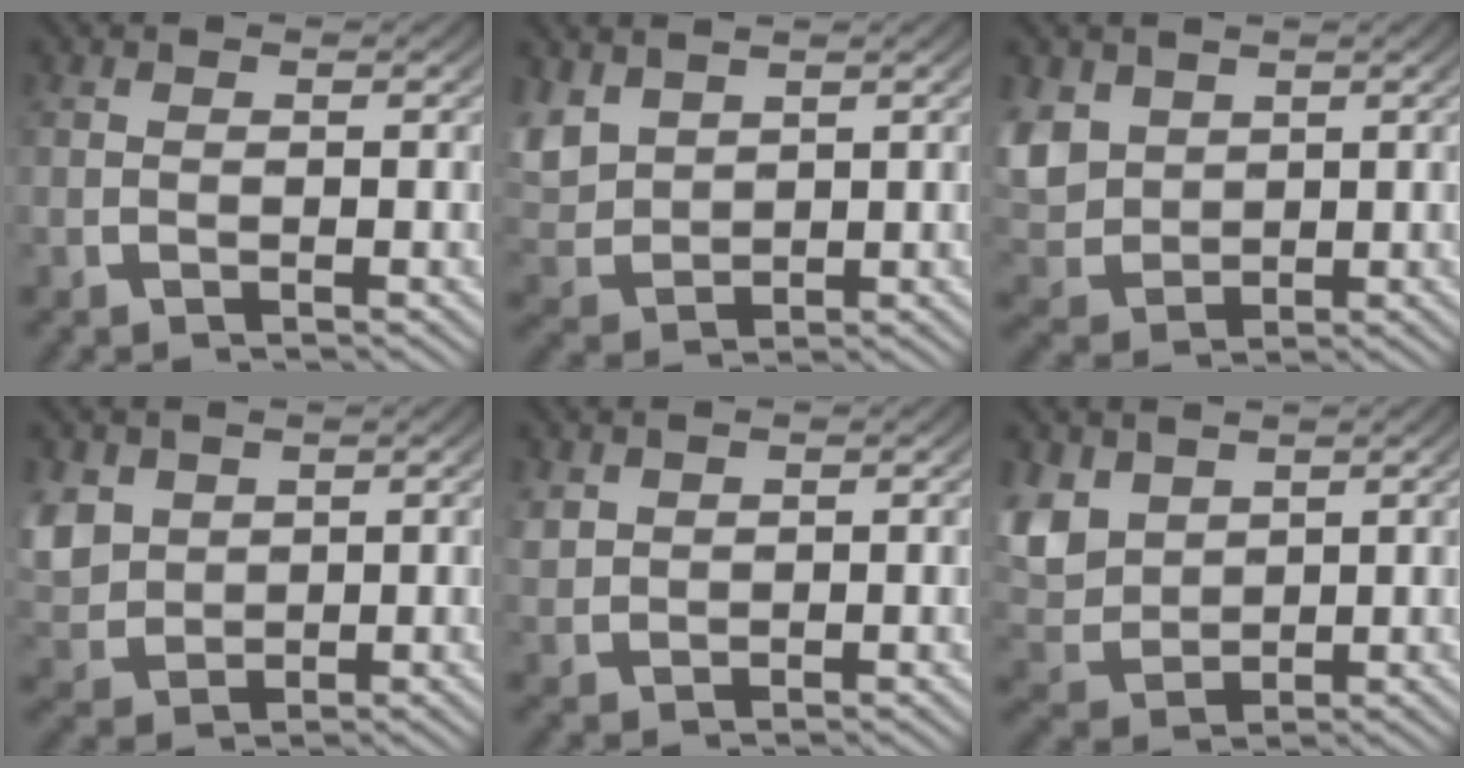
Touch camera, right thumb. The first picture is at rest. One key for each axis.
{"total": 4.6, "fx": 1.3, "fy": 3.5, "fz": 2.7, "tx": -0.087, "ty": -0.016, "tz": 0.043}
{"total": 5.9, "fx": 0.6, "fy": 4.9, "fz": 3.3, "tx": -0.108, "ty": -0.033, "tz": 0.038}
{"total": 5.0, "fx": 0.7, "fy": 4.2, "fz": 2.6, "tx": -0.088, "ty": -0.028, "tz": 0.037}
{"total": 1.8, "fx": 1.2, "fy": 1.2, "fz": 0.6, "tx": -0.015, "ty": 0.001, "tz": 0.032}
{"total": 6.0, "fx": 1.0, "fy": 4.7, "fz": 3.6, "tx": -0.114, "ty": -0.026, "tz": 0.041}